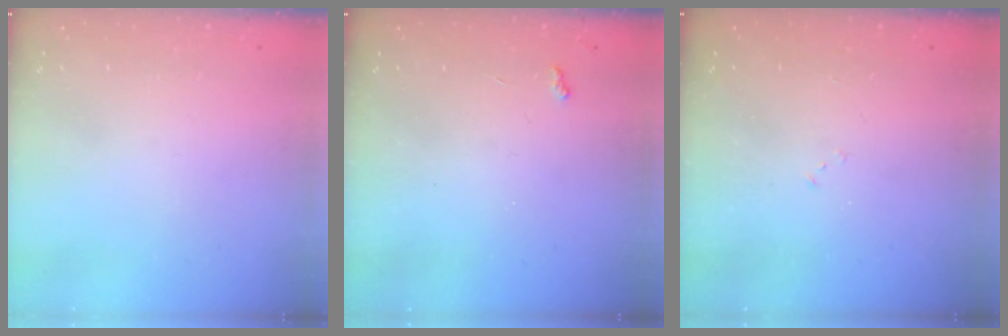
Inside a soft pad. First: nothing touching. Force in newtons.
{"total": 3.1, "press": 3.0, "slide": 0.4}
{"total": 7.8, "press": 7.7, "slide": 0.7}